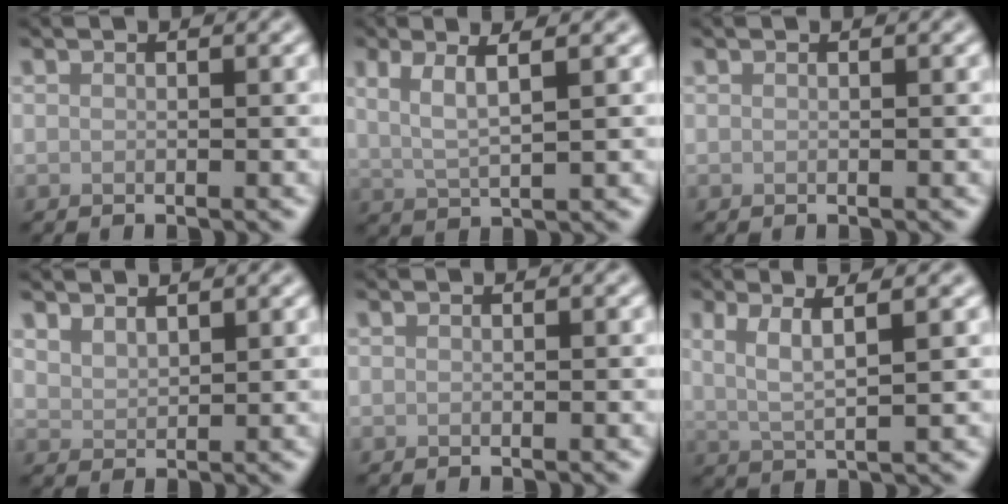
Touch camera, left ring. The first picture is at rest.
{"total": 3.7, "force": [1.5, 0.8, 3.3], "torque": [-0.062, 0.000, 0.030]}
{"total": 0.0}
{"total": 2.0, "force": [1.9, 0.6, 0.5], "torque": [-0.012, 0.003, 0.040]}
{"total": 0.0}
{"total": 4.2, "force": [1.6, 0.9, 3.8], "torque": [-0.070, 0.001, 0.032]}